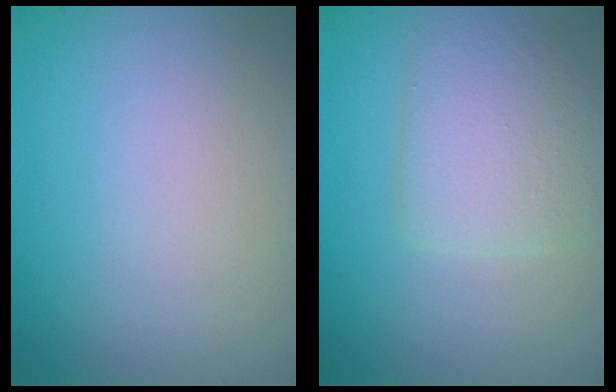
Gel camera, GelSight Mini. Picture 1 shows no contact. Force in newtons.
{"total": 3.4, "press": 3.4, "slide": 0.1}